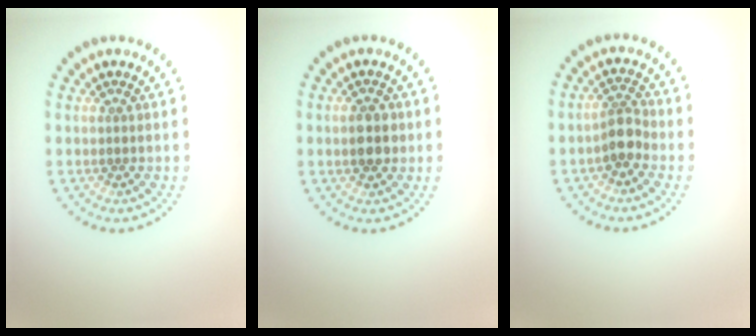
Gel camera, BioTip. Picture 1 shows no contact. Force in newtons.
{"total": 2.9, "press": 2.9, "slide": 0.1}
{"total": 2.5, "press": 2.0, "slide": 1.4}